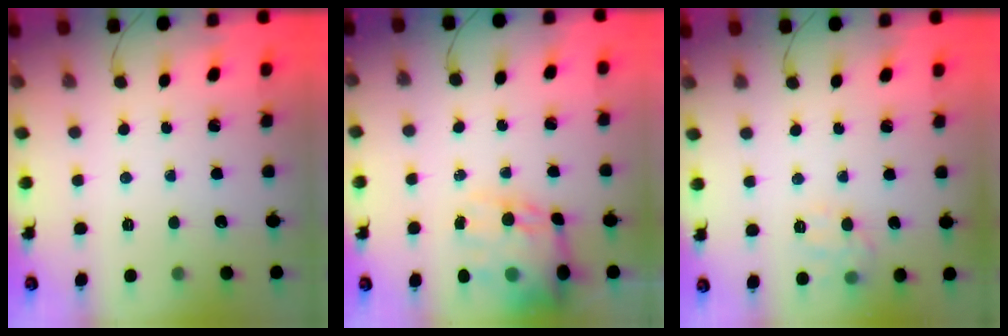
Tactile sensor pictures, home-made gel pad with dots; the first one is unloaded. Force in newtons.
{"total": 15.7, "press": 15.1, "slide": 4.1}
{"total": 9.5, "press": 9.4, "slide": 0.9}